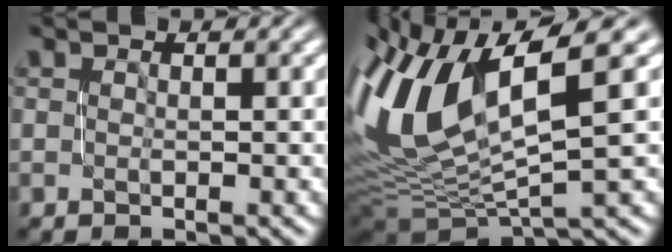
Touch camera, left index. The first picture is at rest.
{"total": 11.2, "force": [3.5, 4.5, 9.6], "torque": [-0.208, 0.005, 0.070]}